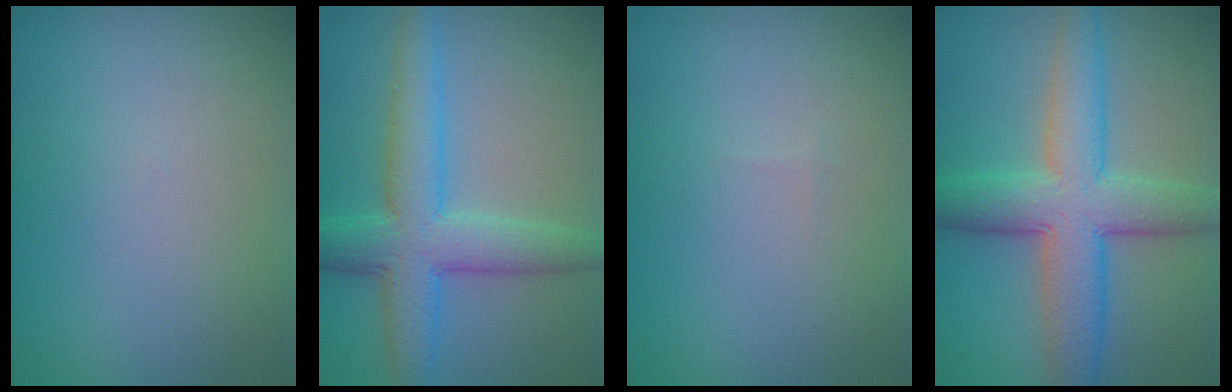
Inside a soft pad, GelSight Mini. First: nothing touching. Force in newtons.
{"total": 6.1, "press": 6.1, "slide": 0.1}
{"total": 0.0}
{"total": 7.3, "press": 7.3, "slide": 0.2}